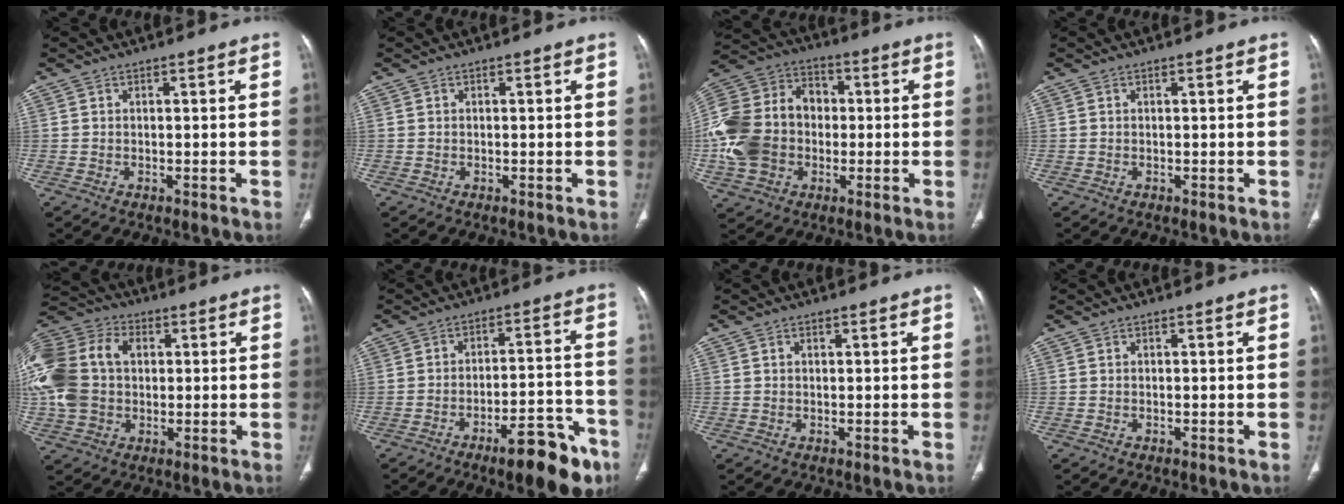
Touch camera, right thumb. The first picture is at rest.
{"total": 0.0}
{"total": 19.7, "force": [-2.0, 15.6, 11.8], "torque": [-0.243, 0.035, -0.033]}
{"total": 0.0}
{"total": 19.2, "force": [2.2, 14.1, 12.8], "torque": [-0.288, 0.028, 0.041]}
{"total": 13.3, "force": [-8.3, 4.1, 9.6], "torque": [-0.112, 0.061, -0.118]}
{"total": 0.8, "force": [0.3, 0.5, 0.6], "torque": [-0.009, 0.000, 0.005]}
{"total": 0.0}